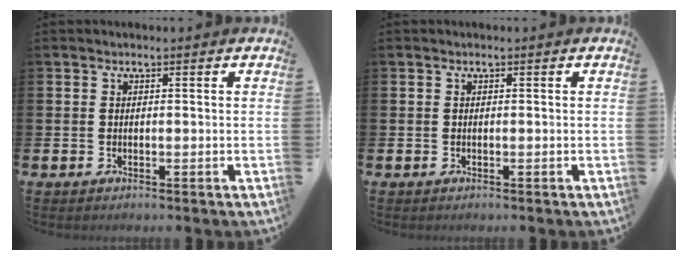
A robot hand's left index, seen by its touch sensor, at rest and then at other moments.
{"total": 0.0}